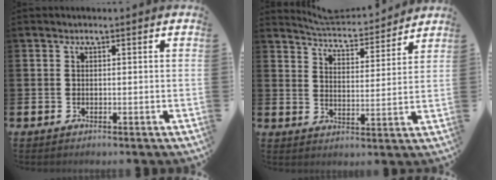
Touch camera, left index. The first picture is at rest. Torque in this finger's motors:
{"motor_torque": [0.68, -1.26, 0.06, 0.00]}